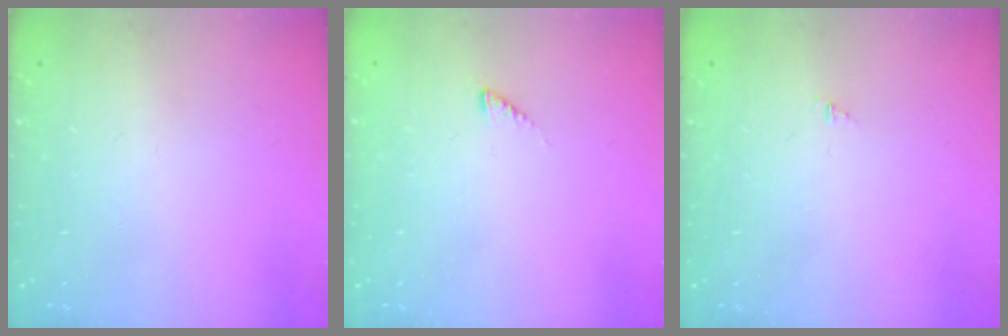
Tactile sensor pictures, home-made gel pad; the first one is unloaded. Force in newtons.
{"total": 1.2, "press": 1.2, "slide": 0.3}
{"total": 0.7, "press": 0.7, "slide": 0.1}